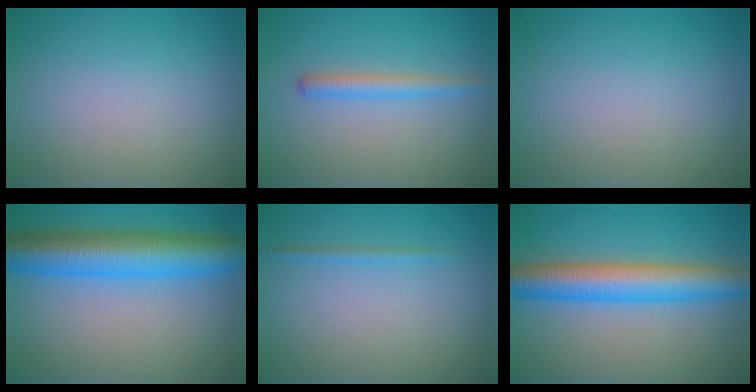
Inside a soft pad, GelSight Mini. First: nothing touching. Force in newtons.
{"total": 1.9, "press": 1.9, "slide": 0.0}
{"total": 0.0}
{"total": 8.7, "press": 8.7, "slide": 0.3}
{"total": 0.8, "press": 0.8, "slide": 0.1}
{"total": 7.0, "press": 7.0, "slide": 0.2}